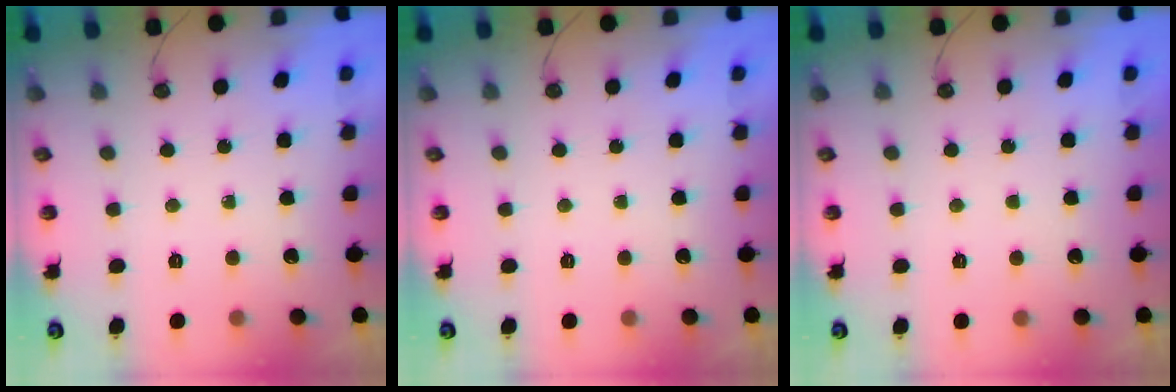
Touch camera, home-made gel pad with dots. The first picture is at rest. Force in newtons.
{"total": 0.0}
{"total": 0.0}